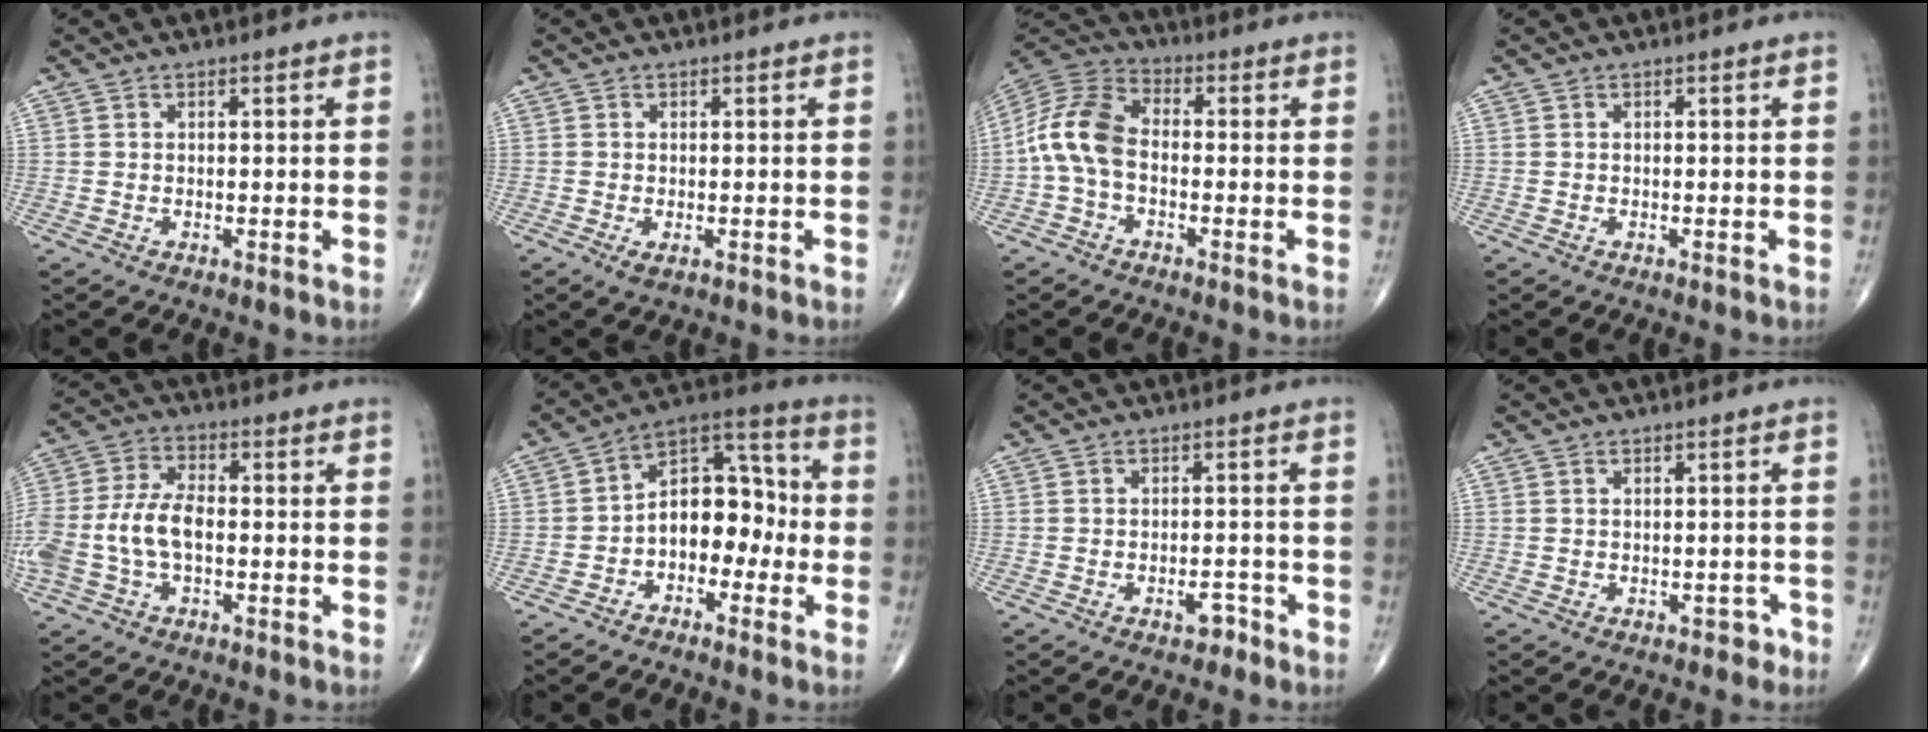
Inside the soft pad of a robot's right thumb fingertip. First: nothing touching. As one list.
[{"total": 1.6, "force": [-0.6, 0.8, 1.3], "torque": [-0.028, -0.004, -0.010]}, {"total": 11.0, "force": [-1.5, 6.9, 8.4], "torque": [-0.169, 0.033, -0.043]}, {"total": 0.0}, {"total": 13.4, "force": [-2.1, 7.7, 10.7], "torque": [-0.250, 0.027, -0.038]}, {"total": 11.8, "force": [-2.3, 7.8, 8.5], "torque": [-0.092, 0.050, -0.055]}, {"total": 2.3, "force": [-1.6, 1.2, 1.2], "torque": [-0.011, 0.011, -0.023]}, {"total": 1.7, "force": [-0.8, 1.3, 0.5], "torque": [0.002, 0.010, -0.009]}]